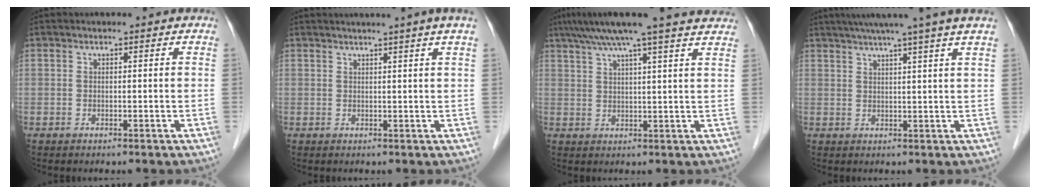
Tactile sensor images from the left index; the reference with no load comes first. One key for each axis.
{"total": 3.3, "fx": 2.6, "fy": -1.0, "fz": 1.7, "tx": -0.021, "ty": 0.004, "tz": 0.033}
{"total": 16.4, "fx": 13.7, "fy": -0.1, "fz": 9.0, "tx": -0.147, "ty": 0.030, "tz": 0.174}
{"total": 10.5, "fx": 8.3, "fy": -1.9, "fz": 6.1, "tx": -0.090, "ty": 0.015, "tz": 0.099}